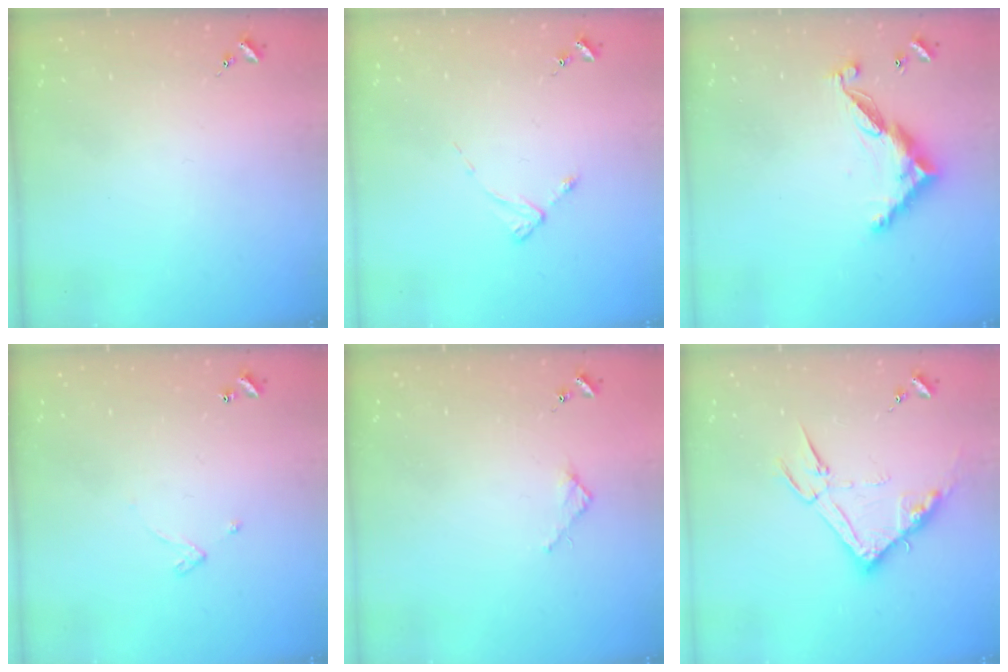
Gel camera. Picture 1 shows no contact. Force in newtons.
{"total": 2.5, "press": 2.5, "slide": 0.3}
{"total": 11.7, "press": 11.7, "slide": 0.3}
{"total": 3.2, "press": 3.2, "slide": 0.4}
{"total": 2.4, "press": 2.3, "slide": 0.3}
{"total": 13.8, "press": 13.8, "slide": 0.8}